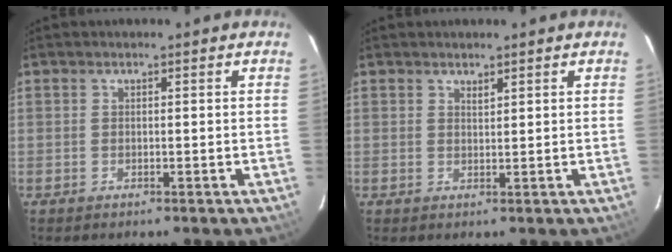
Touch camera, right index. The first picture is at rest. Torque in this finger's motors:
{"motor_torque": [-0.27, 0.00, -0.05, 0.00]}